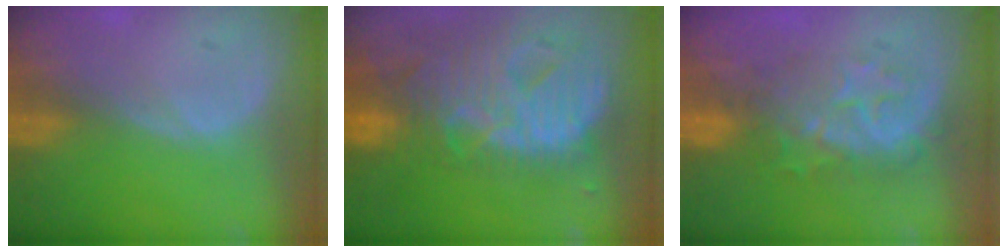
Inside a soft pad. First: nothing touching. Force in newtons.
{"total": 13.7, "press": 11.7, "slide": 7.2}
{"total": 7.8, "press": 7.6, "slide": 1.9}